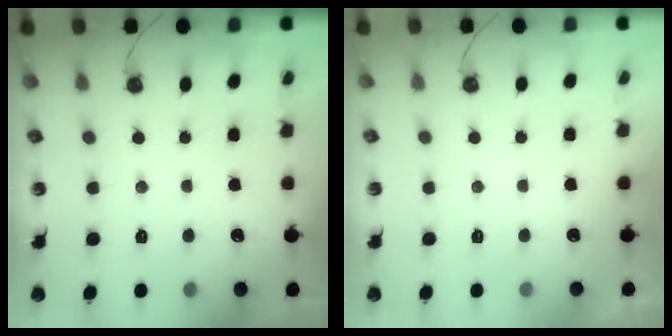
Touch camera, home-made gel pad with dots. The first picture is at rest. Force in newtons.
{"total": 0.0}